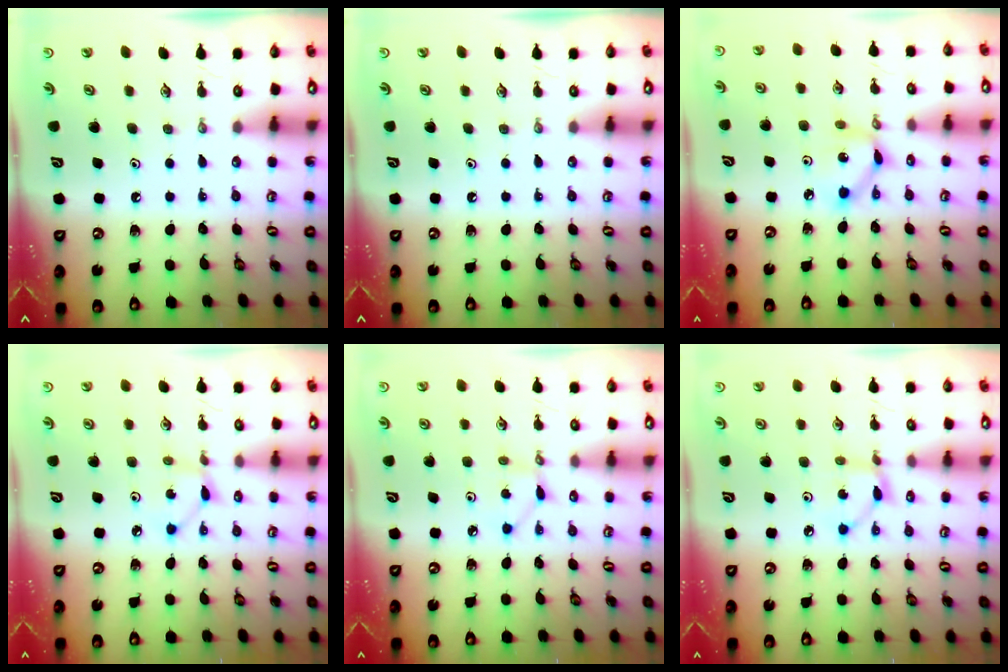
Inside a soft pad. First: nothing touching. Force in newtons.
{"total": 0.0}
{"total": 6.2, "press": 6.2, "slide": 0.2}
{"total": 2.5, "press": 2.5, "slide": 0.1}
{"total": 2.2, "press": 2.2, "slide": 0.1}
{"total": 3.1, "press": 3.1, "slide": 0.1}